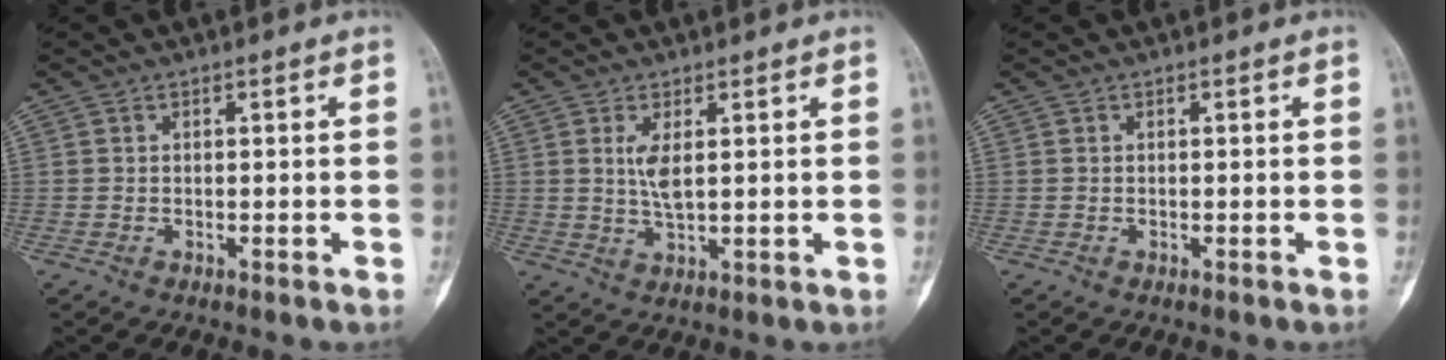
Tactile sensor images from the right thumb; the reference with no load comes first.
{"total": 4.1, "force": [1.1, 1.3, 3.7], "torque": [-0.077, -0.012, 0.028]}
{"total": 0.0}